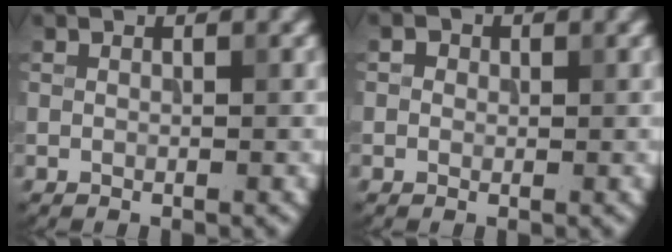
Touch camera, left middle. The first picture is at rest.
{"total": 1.1, "force": [0.4, 0.9, 0.4], "torque": [-0.004, -0.002, -0.004]}